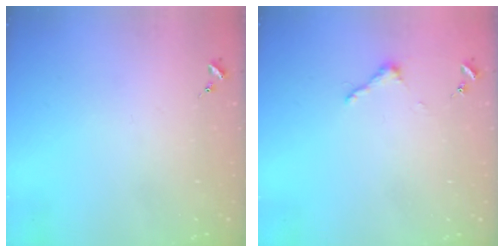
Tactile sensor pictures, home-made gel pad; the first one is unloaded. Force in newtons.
{"total": 3.4, "press": 3.4, "slide": 0.3}